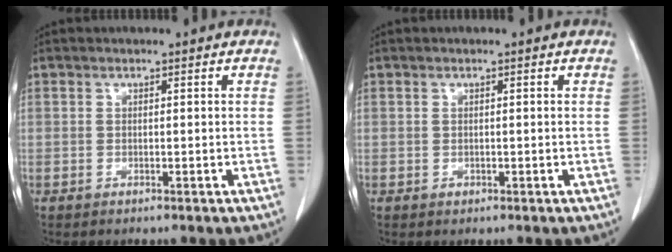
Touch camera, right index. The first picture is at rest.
{"total": 1.0, "force": [-0.1, 0.9, 0.5], "torque": [-0.008, 0.003, 0.002]}